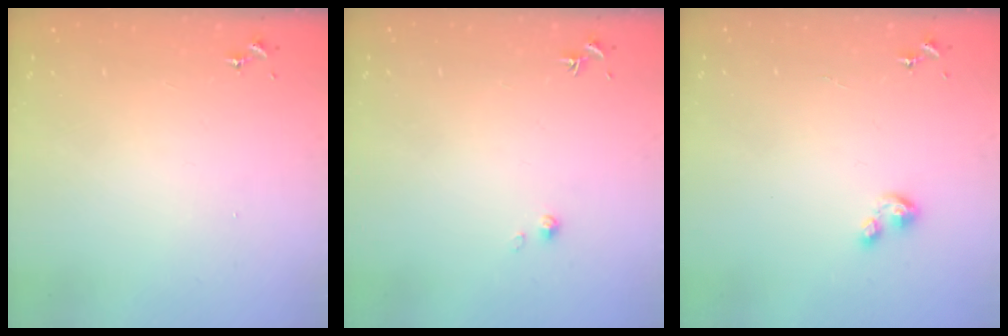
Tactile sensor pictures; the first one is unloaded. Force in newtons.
{"total": 2.0, "press": 1.9, "slide": 0.2}
{"total": 3.6, "press": 3.6, "slide": 0.3}